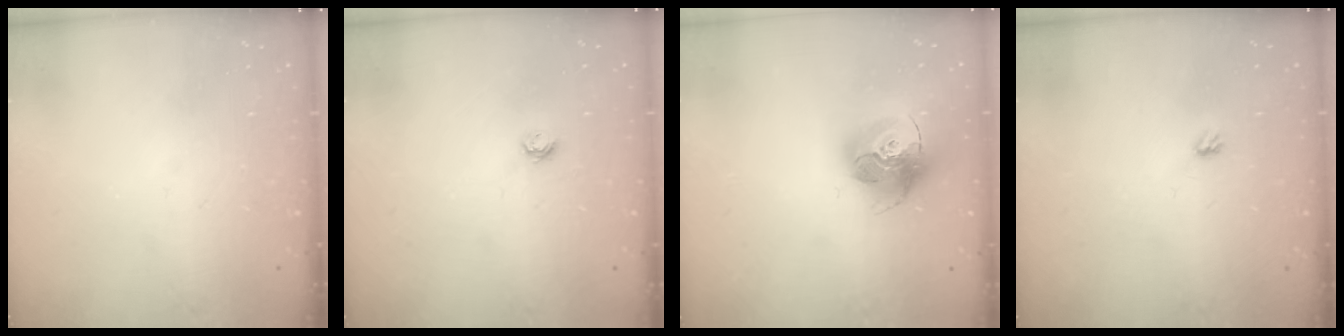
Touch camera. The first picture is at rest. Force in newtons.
{"total": 3.8, "press": 3.8, "slide": 0.5}
{"total": 16.5, "press": 16.4, "slide": 1.5}
{"total": 2.9, "press": 2.9, "slide": 0.5}